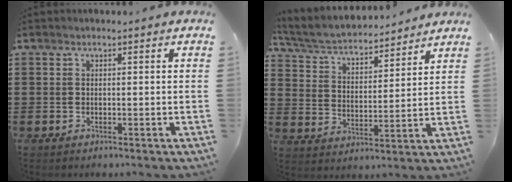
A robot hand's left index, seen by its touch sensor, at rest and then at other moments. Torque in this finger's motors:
{"motor_torque": [0.73, -0.69, 0.41, 0.09]}